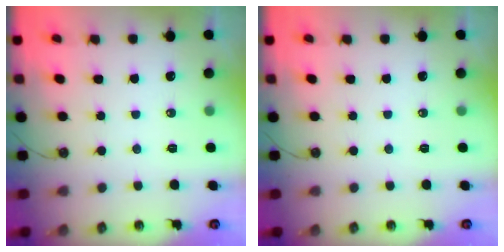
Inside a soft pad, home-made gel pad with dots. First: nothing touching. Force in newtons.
{"total": 0.0}